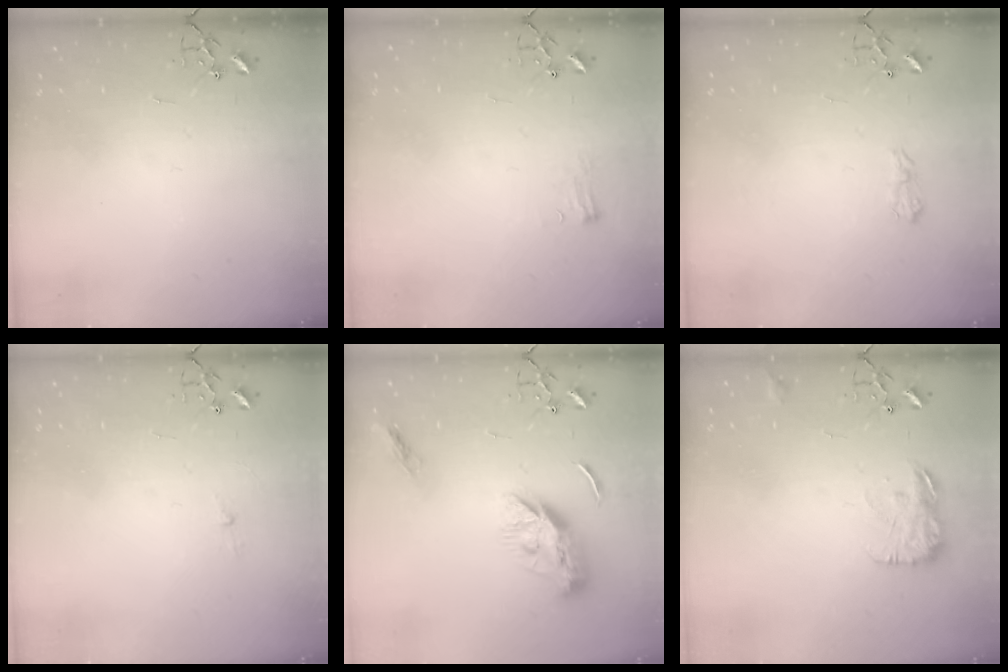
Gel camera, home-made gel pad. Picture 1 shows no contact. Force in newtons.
{"total": 5.5, "press": 5.5, "slide": 0.7}
{"total": 7.0, "press": 6.9, "slide": 0.9}
{"total": 2.6, "press": 2.5, "slide": 0.4}
{"total": 11.0, "press": 11.0, "slide": 0.1}
{"total": 11.7, "press": 11.7, "slide": 0.4}